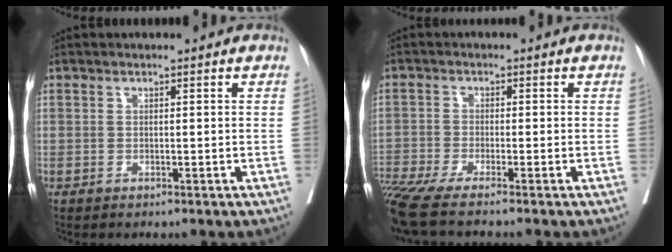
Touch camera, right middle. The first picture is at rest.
{"total": 9.4, "force": [-7.8, -0.8, 5.2], "torque": [-0.087, -0.020, -0.133]}